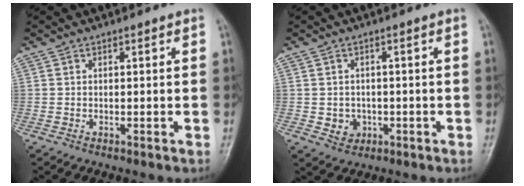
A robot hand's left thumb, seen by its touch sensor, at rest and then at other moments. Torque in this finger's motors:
{"motor_torque": [-0.26, -0.10, 0.11, 0.05, 0.00]}